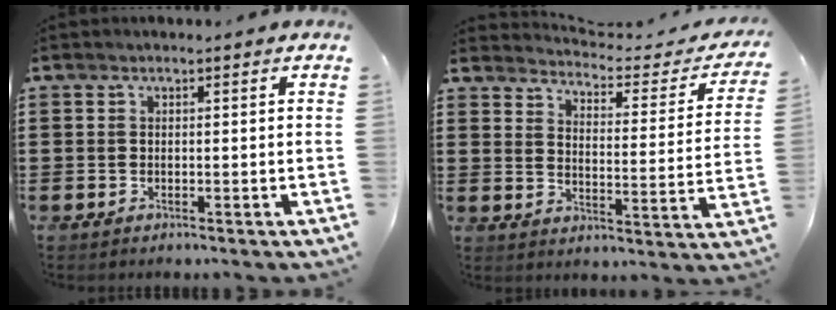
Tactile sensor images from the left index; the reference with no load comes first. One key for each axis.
{"total": 3.3, "fx": 3.2, "fy": 0.0, "fz": 0.8, "tx": -0.031, "ty": -0.033, "tz": 0.046}